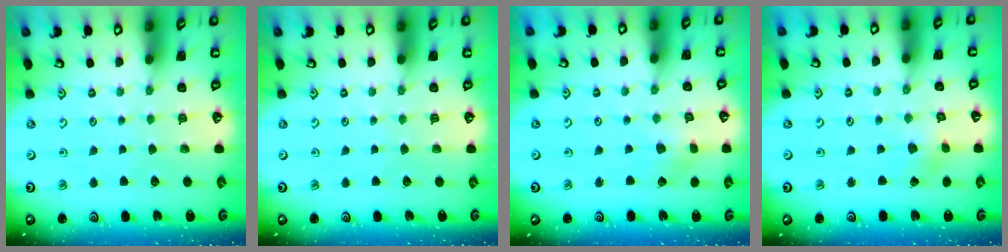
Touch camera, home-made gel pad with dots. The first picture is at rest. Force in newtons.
{"total": 0.0}
{"total": 3.3, "press": 3.3, "slide": 0.3}
{"total": 2.0, "press": 2.0, "slide": 0.1}